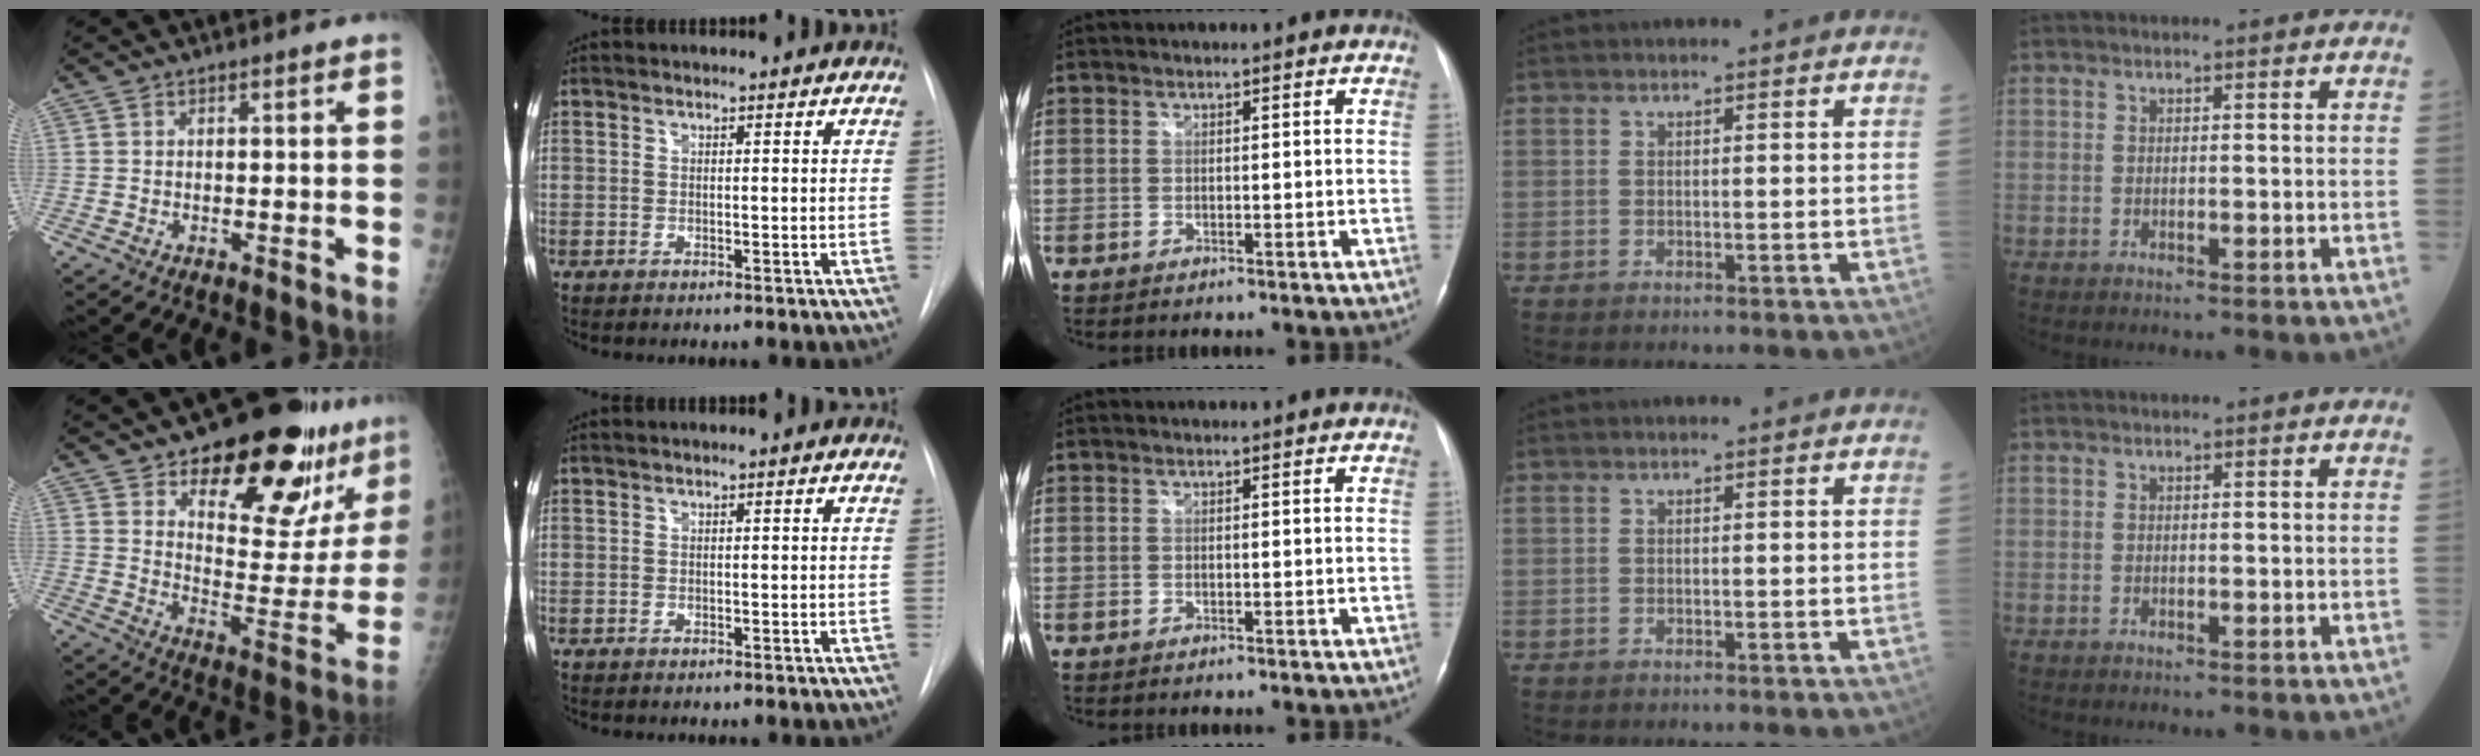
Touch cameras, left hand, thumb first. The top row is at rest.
{"thumb": {"total": 24.3, "force": [16.0, 10.3, 15.0], "torque": [-0.149, -0.087, 0.228]}, "index": {"total": 0.6, "force": [-0.1, 0.3, 0.5], "torque": [-0.008, 0.004, -0.002]}}